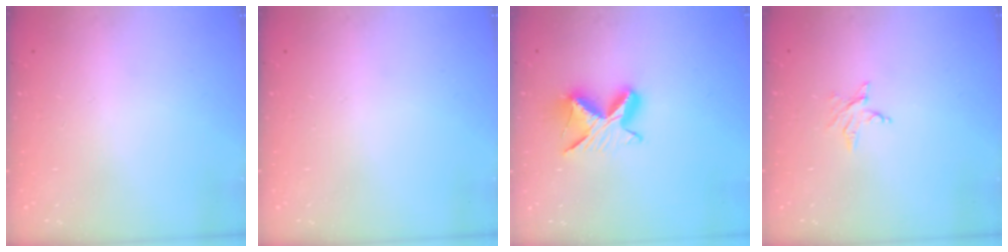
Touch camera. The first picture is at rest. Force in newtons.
{"total": 0.0}
{"total": 9.1, "press": 9.1, "slide": 0.3}
{"total": 2.5, "press": 2.5, "slide": 0.4}